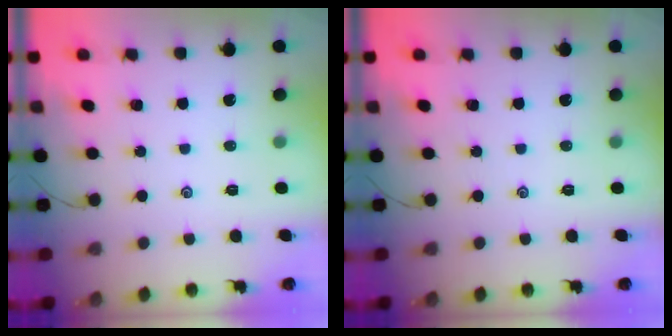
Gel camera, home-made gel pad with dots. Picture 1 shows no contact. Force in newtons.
{"total": 0.0}